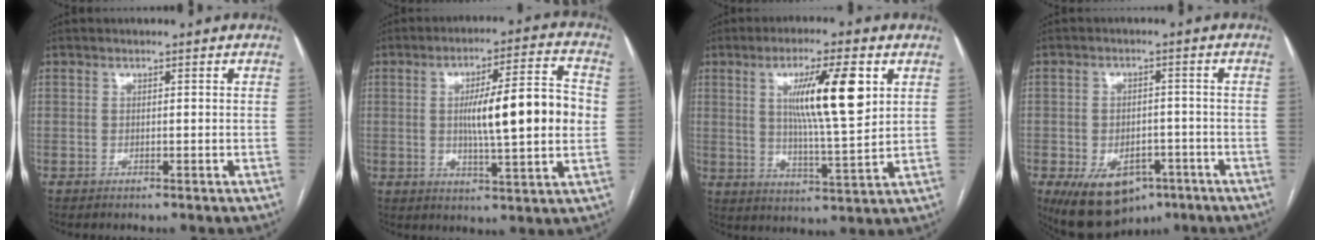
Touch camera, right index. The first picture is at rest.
{"total": 14.3, "force": [0.5, 1.4, 14.2], "torque": [-0.222, 0.014, 0.007]}
{"total": 12.1, "force": [4.0, 1.0, 11.4], "torque": [-0.193, 0.000, 0.068]}
{"total": 11.9, "force": [-6.6, 7.0, 6.9], "torque": [-0.122, -0.002, -0.091]}